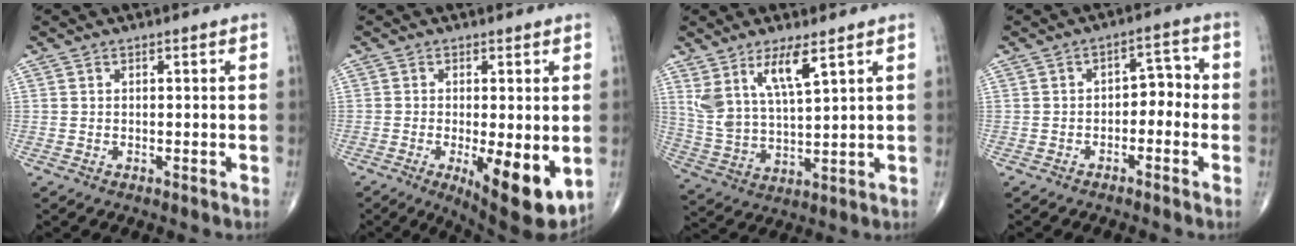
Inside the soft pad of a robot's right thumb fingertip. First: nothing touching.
{"total": 11.7, "force": [-2.9, 3.7, 10.7], "torque": [-0.150, -0.024, -0.036]}
{"total": 10.0, "force": [5.6, 2.8, 7.8], "torque": [-0.158, -0.030, 0.120]}
{"total": 4.9, "force": [-1.3, 3.1, 3.5], "torque": [-0.026, 0.033, -0.028]}